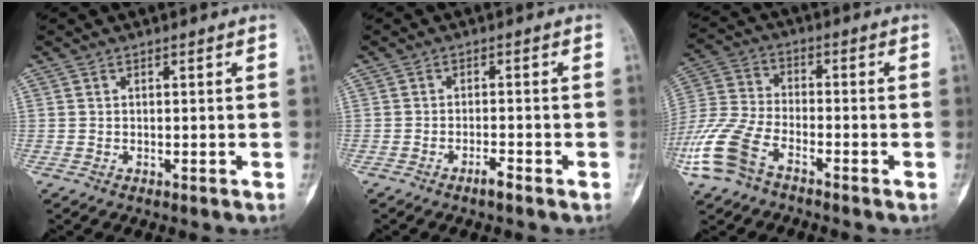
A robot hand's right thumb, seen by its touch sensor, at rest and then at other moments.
{"total": 2.0, "force": [-1.5, 0.2, 1.3], "torque": [-0.024, 0.006, -0.028]}
{"total": 12.5, "force": [-6.8, 6.5, 8.2], "torque": [-0.187, 0.022, -0.145]}